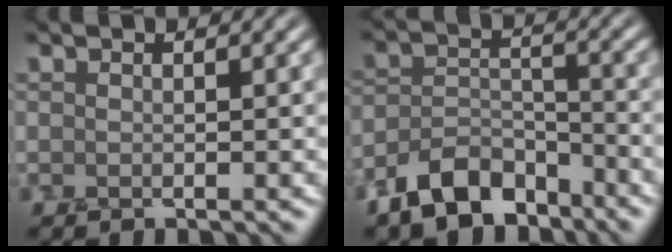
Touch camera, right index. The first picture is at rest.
{"total": 6.2, "force": [-4.8, 3.1, 2.6], "torque": [-0.042, -0.001, -0.095]}